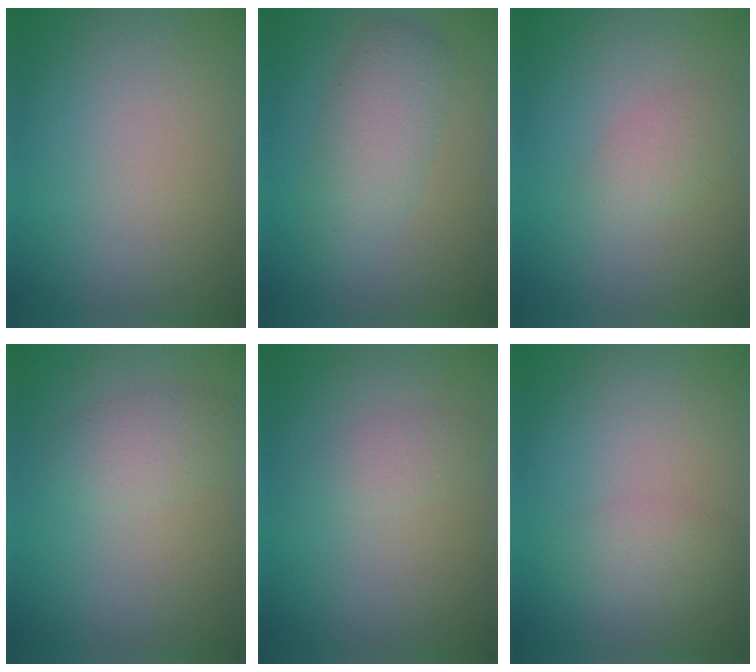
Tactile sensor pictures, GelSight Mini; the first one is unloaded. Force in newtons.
{"total": 3.8, "press": 3.8, "slide": 0.2}
{"total": 1.8, "press": 1.8, "slide": 0.1}
{"total": 2.4, "press": 2.4, "slide": 0.1}
{"total": 1.4, "press": 1.4, "slide": 0.0}
{"total": 1.9, "press": 1.9, "slide": 0.1}